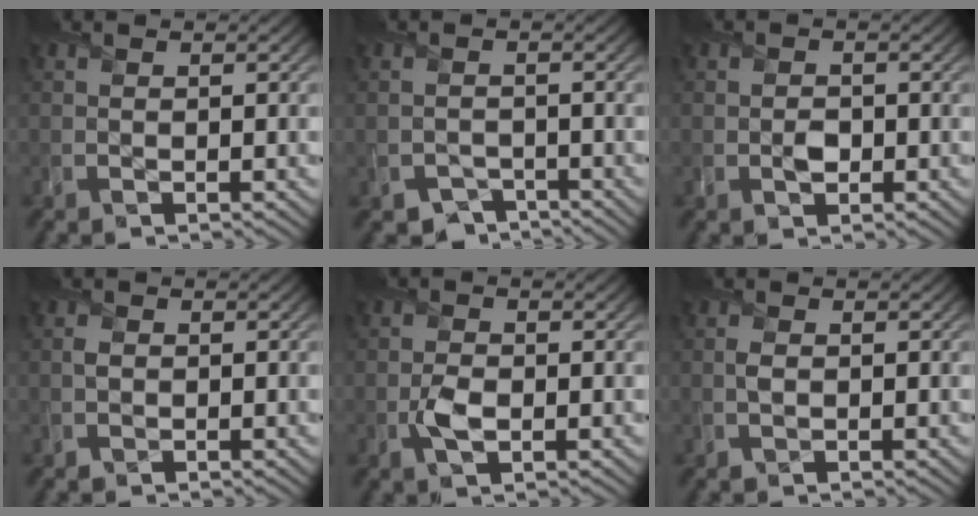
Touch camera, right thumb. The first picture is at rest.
{"total": 2.6, "force": [-2.2, 1.4, 0.3], "torque": [0.001, -0.010, -0.042]}
{"total": 1.4, "force": [-0.2, 1.2, 0.7], "torque": [-0.011, -0.005, -0.006]}
{"total": 0.9, "force": [0.1, 0.8, 0.3], "torque": [-0.007, -0.002, -0.001]}
{"total": 2.5, "force": [-0.6, 1.6, 1.8], "torque": [-0.038, -0.004, -0.013]}
{"total": 0.9, "force": [0.1, 0.7, 0.6], "torque": [-0.015, -0.001, 0.002]}